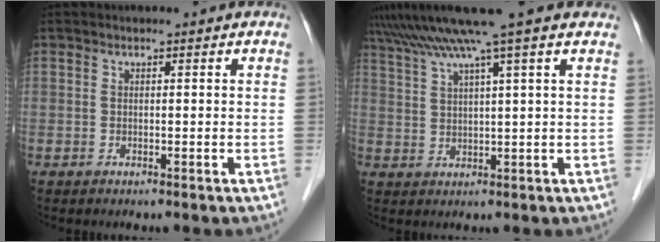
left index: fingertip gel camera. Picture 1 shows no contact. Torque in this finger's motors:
{"motor_torque": [0.98, -1.16, 0.80, 0.21]}